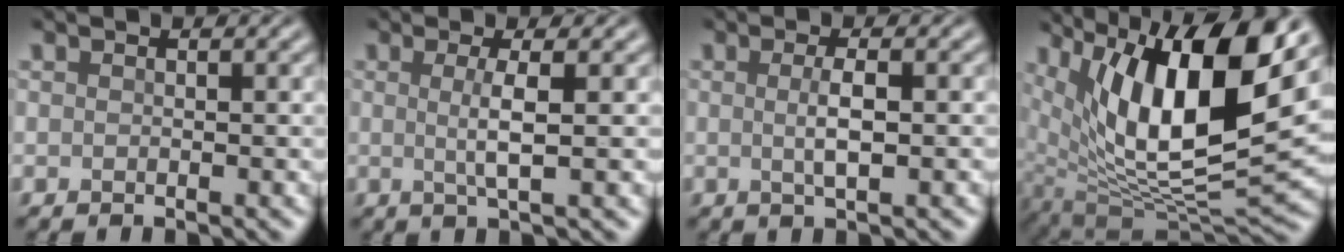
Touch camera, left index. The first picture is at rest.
{"total": 2.8, "force": [0.1, 0.5, 2.7], "torque": [-0.053, -0.006, -0.002]}
{"total": 2.4, "force": [-0.1, 0.5, 2.3], "torque": [-0.046, -0.001, -0.003]}
{"total": 14.8, "force": [5.1, 5.8, 12.7], "torque": [-0.204, -0.014, 0.087]}